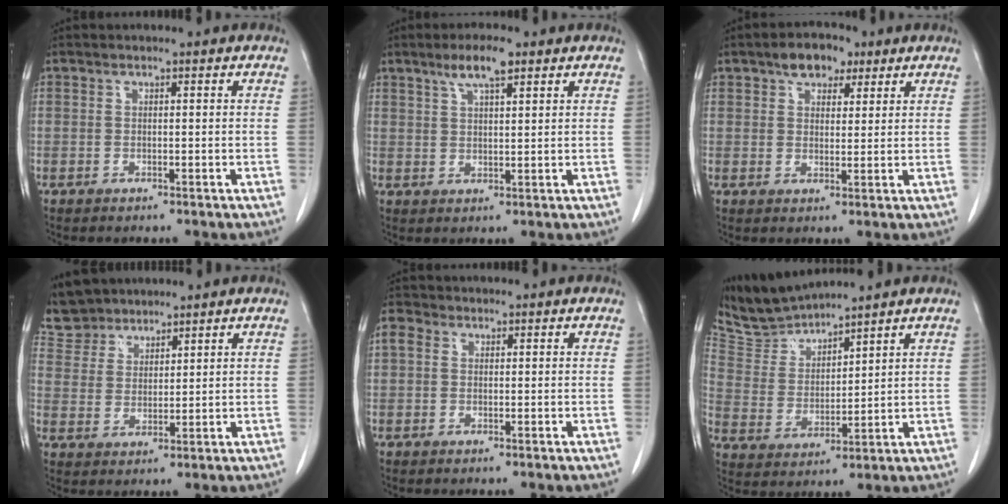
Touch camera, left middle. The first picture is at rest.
{"total": 5.1, "force": [3.4, 0.9, 3.8], "torque": [-0.075, 0.005, 0.059]}
{"total": 5.3, "force": [3.3, 3.1, 2.9], "torque": [-0.045, 0.016, 0.055]}
{"total": 6.6, "force": [6.0, 2.7, 0.3], "torque": [-0.013, 0.016, 0.124]}
{"total": 2.2, "force": [0.8, 1.8, 1.1], "torque": [-0.026, 0.015, 0.013]}
{"total": 7.2, "force": [7.2, 0.3, 0.2], "torque": [-0.023, 0.007, 0.157]}